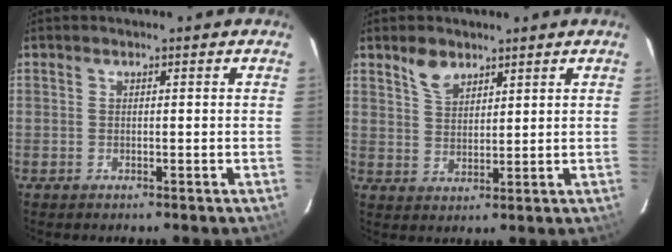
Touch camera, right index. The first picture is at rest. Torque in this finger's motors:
{"motor_torque": [0.02, 0.01, 0.02, 0.04]}